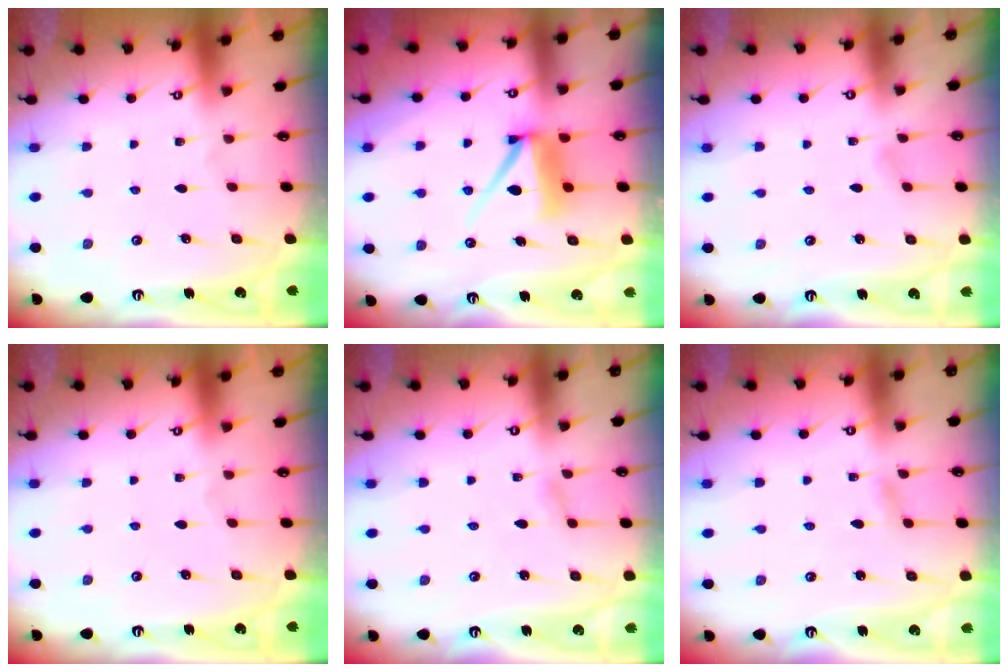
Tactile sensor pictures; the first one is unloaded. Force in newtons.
{"total": 8.8, "press": 8.7, "slide": 0.9}
{"total": 1.7, "press": 1.7, "slide": 0.2}
{"total": 0.0}
{"total": 1.6, "press": 1.6, "slide": 0.1}
{"total": 2.4, "press": 2.4, "slide": 0.3}